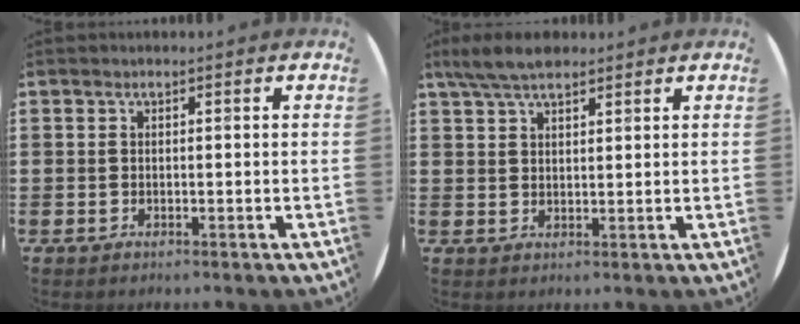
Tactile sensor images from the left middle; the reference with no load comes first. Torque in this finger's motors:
{"motor_torque": [0.12, -0.21, 0.10, 0.03]}